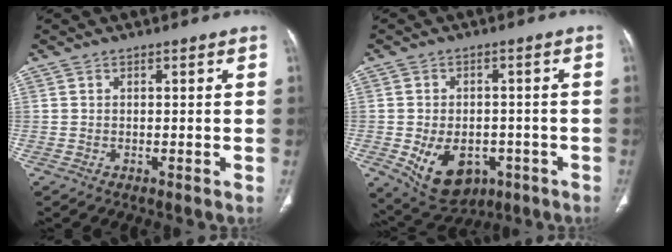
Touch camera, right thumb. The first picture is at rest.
{"total": 12.0, "force": [-4.2, 8.4, 7.5], "torque": [-0.103, 0.012, -0.045]}